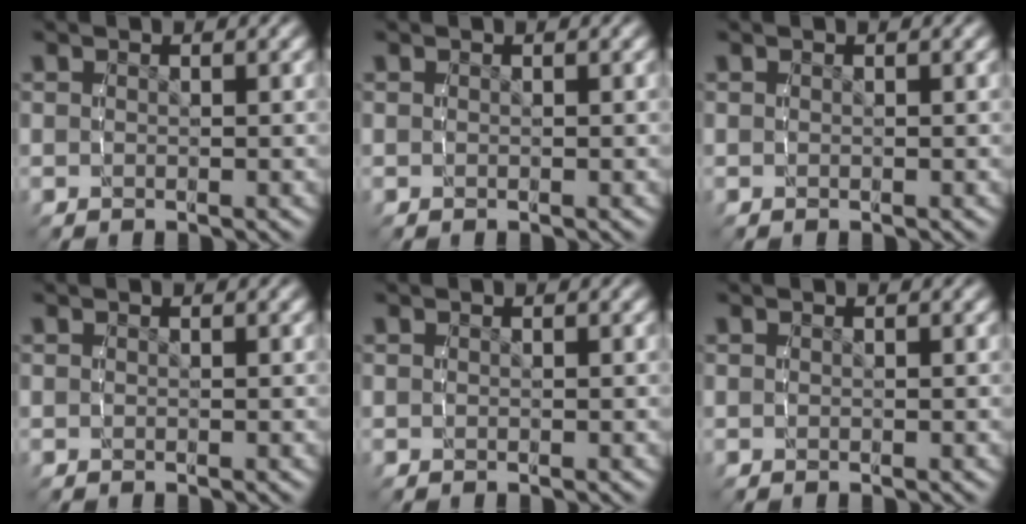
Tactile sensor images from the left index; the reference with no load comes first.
{"total": 0.0}
{"total": 0.0}
{"total": 0.0}
{"total": 0.0}
{"total": 0.0}